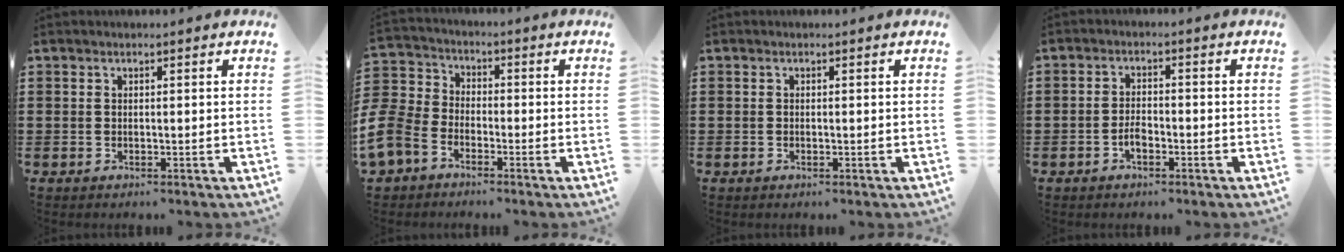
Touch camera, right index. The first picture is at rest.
{"total": 6.6, "force": [-4.2, 4.4, 2.5], "torque": [-0.095, 0.002, -0.093]}
{"total": 0.0}
{"total": 2.2, "force": [-1.1, 1.1, 1.5], "torque": [-0.031, 0.005, -0.021]}